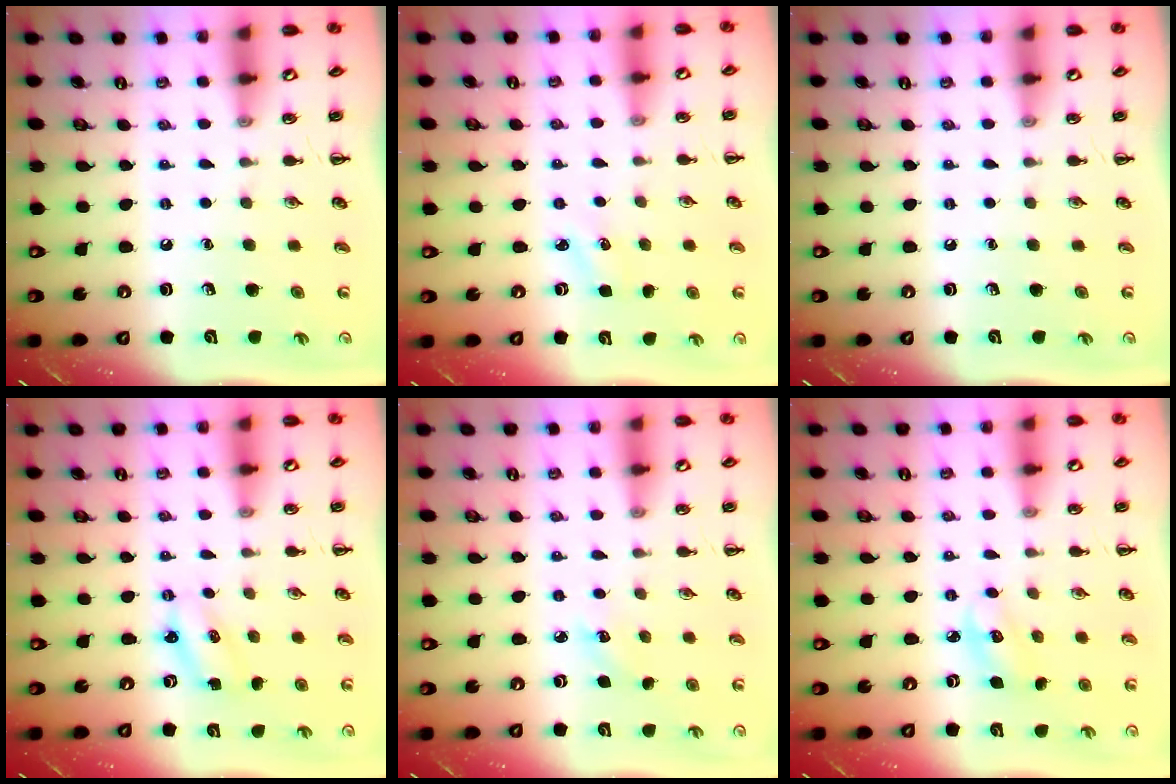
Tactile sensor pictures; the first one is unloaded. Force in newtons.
{"total": 2.7, "press": 2.6, "slide": 0.8}
{"total": 0.0}
{"total": 2.4, "press": 2.3, "slide": 0.5}
{"total": 3.7, "press": 3.5, "slide": 1.1}
{"total": 3.8, "press": 3.7, "slide": 0.9}